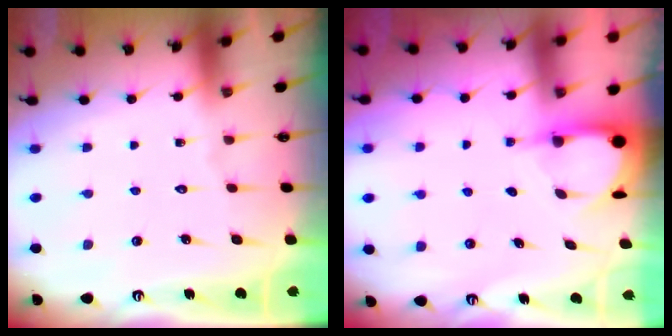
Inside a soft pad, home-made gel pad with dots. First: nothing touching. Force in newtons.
{"total": 3.9, "press": 3.9, "slide": 0.3}